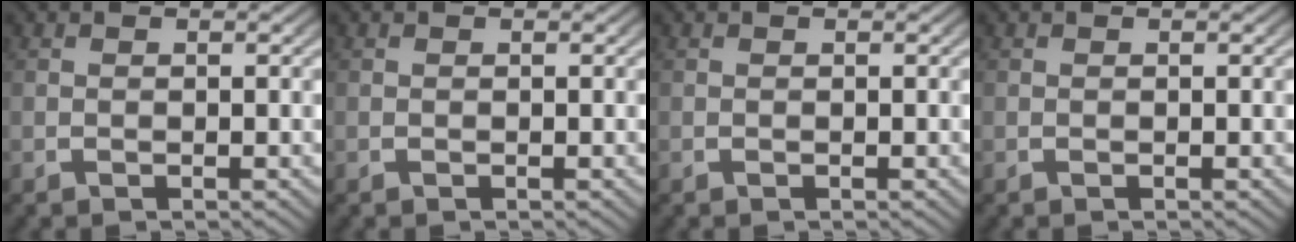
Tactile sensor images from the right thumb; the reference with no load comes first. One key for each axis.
{"total": 0.0}
{"total": 0.0}
{"total": 0.0}